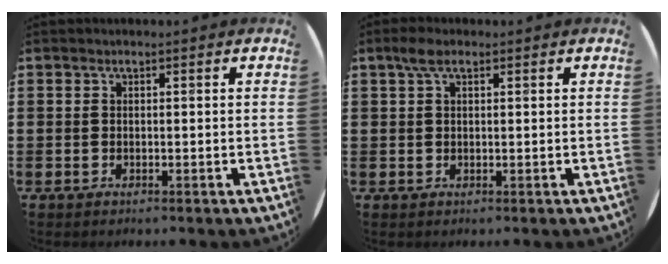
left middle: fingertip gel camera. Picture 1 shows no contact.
{"total": 2.5, "force": [1.3, 1.1, 1.8], "torque": [-0.031, 0.005, 0.021]}